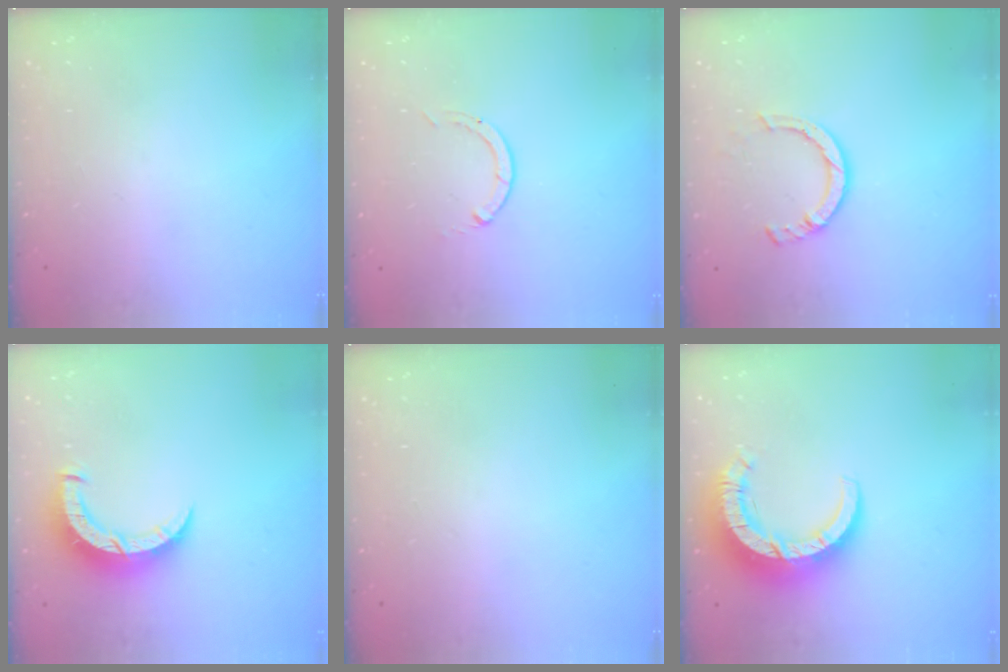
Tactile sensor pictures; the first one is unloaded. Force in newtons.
{"total": 0.0}
{"total": 6.7, "press": 6.7, "slide": 0.9}
{"total": 8.4, "press": 8.3, "slide": 1.0}
{"total": 2.6, "press": 2.6, "slide": 0.2}
{"total": 11.6, "press": 11.5, "slide": 1.3}